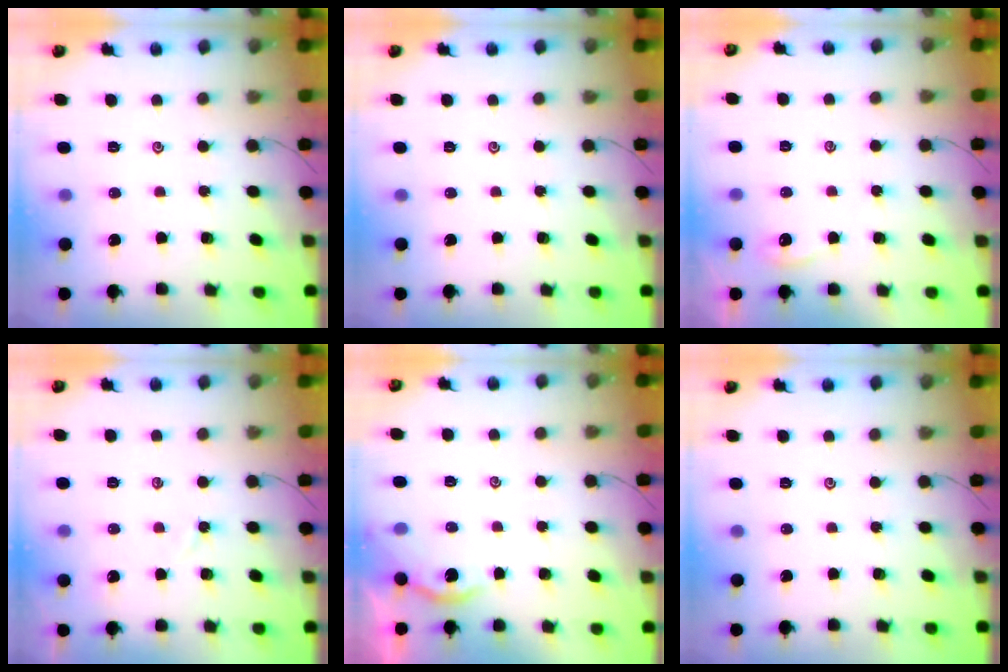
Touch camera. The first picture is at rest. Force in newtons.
{"total": 0.0}
{"total": 2.2, "press": 2.2, "slide": 0.4}
{"total": 3.3, "press": 3.3, "slide": 0.3}
{"total": 2.2, "press": 2.2, "slide": 0.2}
{"total": 0.0}